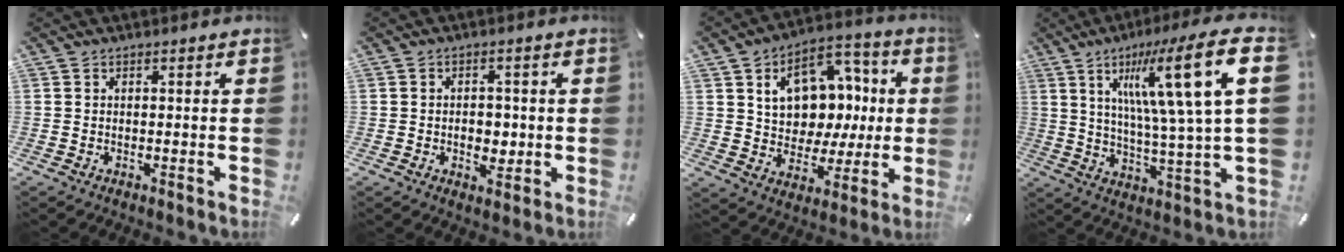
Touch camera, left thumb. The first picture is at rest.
{"total": 4.6, "force": [-0.6, 3.4, 3.1], "torque": [-0.043, 0.000, -0.013]}
{"total": 13.7, "force": [2.9, 11.4, 6.9], "torque": [-0.095, -0.018, 0.061]}
{"total": 21.0, "force": [7.2, 3.7, 19.4], "torque": [-0.313, -0.025, 0.091]}